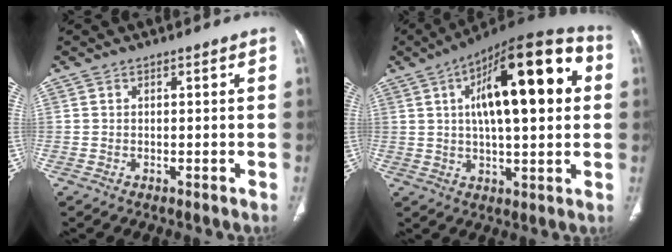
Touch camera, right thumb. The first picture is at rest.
{"total": 22.9, "force": [4.9, 8.3, 20.7], "torque": [-0.294, 0.023, 0.065]}